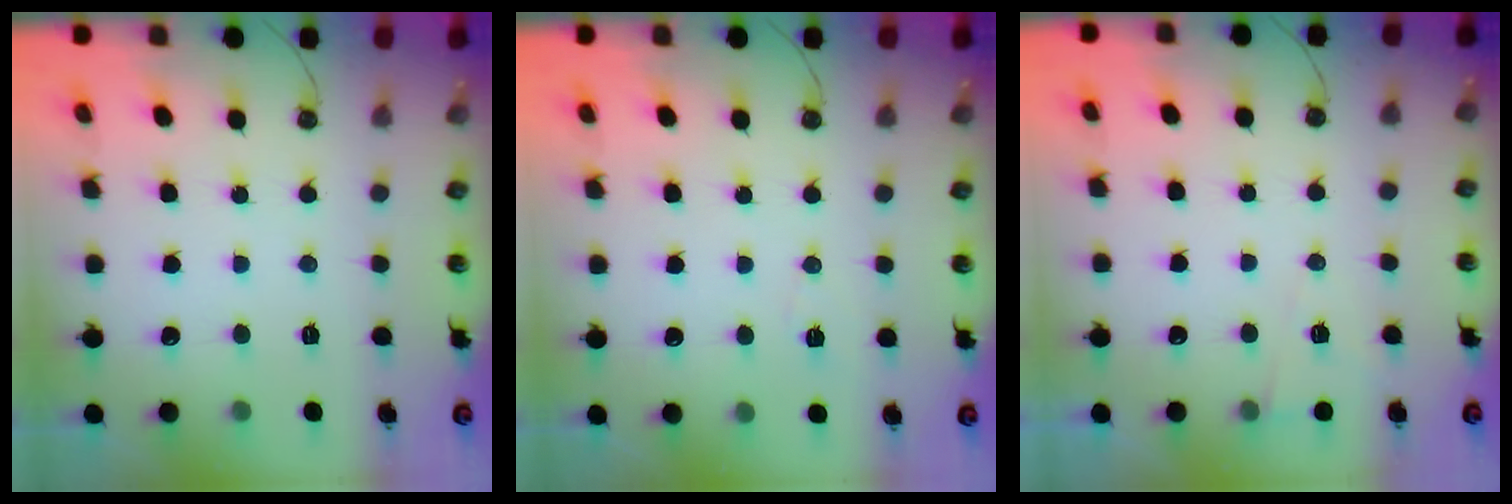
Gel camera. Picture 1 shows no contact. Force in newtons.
{"total": 3.7, "press": 3.6, "slide": 0.9}
{"total": 4.9, "press": 3.8, "slide": 3.2}